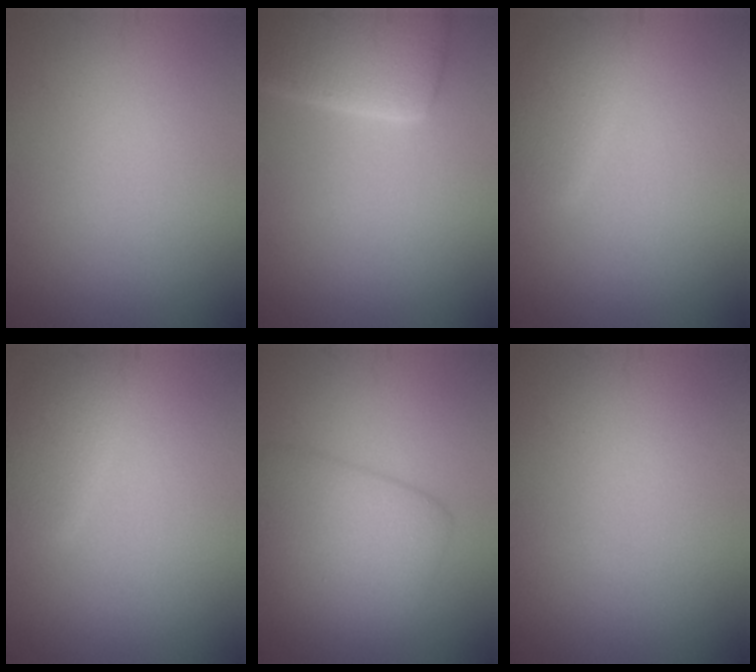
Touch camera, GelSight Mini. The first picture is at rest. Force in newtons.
{"total": 6.4, "press": 6.4, "slide": 0.5}
{"total": 2.4, "press": 2.4, "slide": 0.2}
{"total": 2.4, "press": 2.4, "slide": 0.2}
{"total": 6.1, "press": 6.0, "slide": 0.4}
{"total": 0.0}